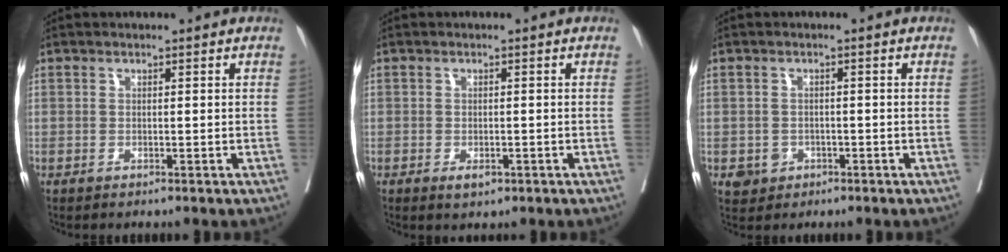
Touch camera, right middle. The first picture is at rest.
{"total": 1.9, "force": [-1.0, 1.0, 1.3], "torque": [-0.018, 0.000, -0.008]}
{"total": 3.1, "force": [-1.2, 2.8, 0.6], "torque": [-0.004, 0.006, -0.014]}